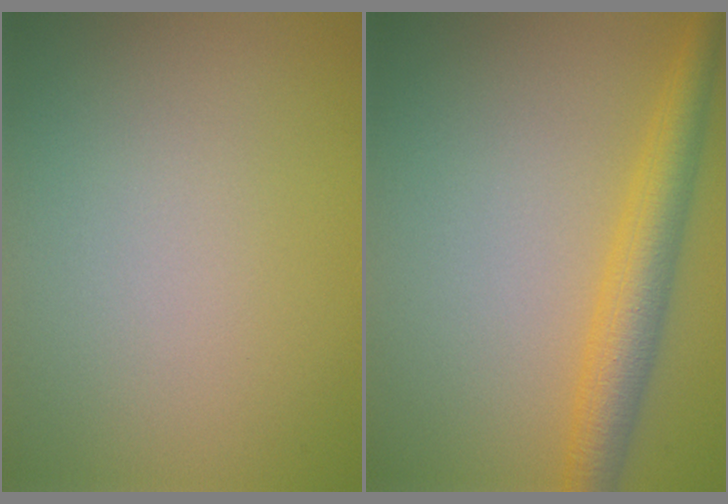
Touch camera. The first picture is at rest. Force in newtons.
{"total": 4.5, "press": 4.5, "slide": 0.2}